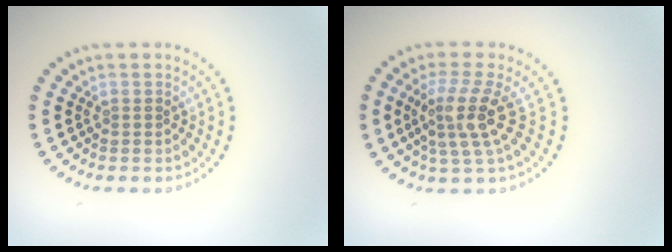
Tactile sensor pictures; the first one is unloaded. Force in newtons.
{"total": 4.0, "press": 2.9, "slide": 2.8}